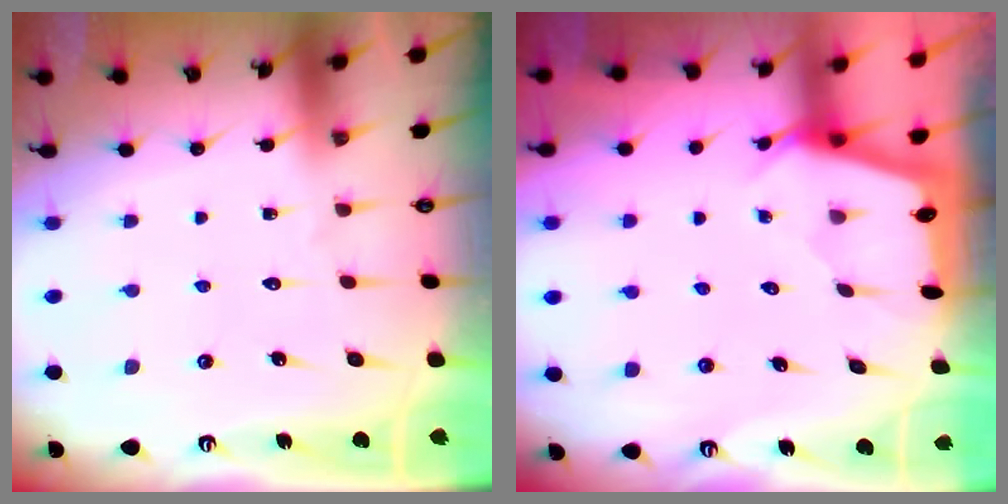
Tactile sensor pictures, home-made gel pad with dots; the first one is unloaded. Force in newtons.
{"total": 2.2, "press": 2.1, "slide": 0.3}